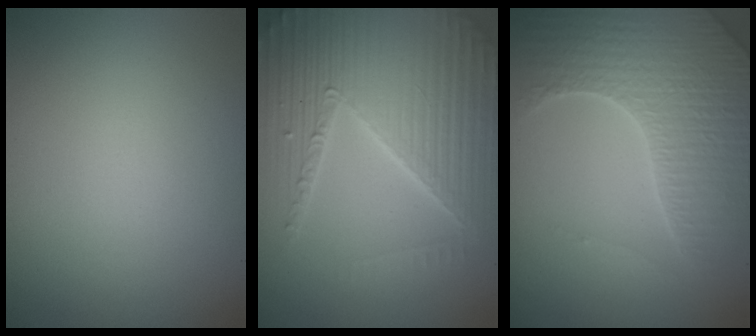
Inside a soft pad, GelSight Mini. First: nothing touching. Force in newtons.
{"total": 7.1, "press": 6.9, "slide": 1.7}
{"total": 6.2, "press": 6.0, "slide": 1.5}